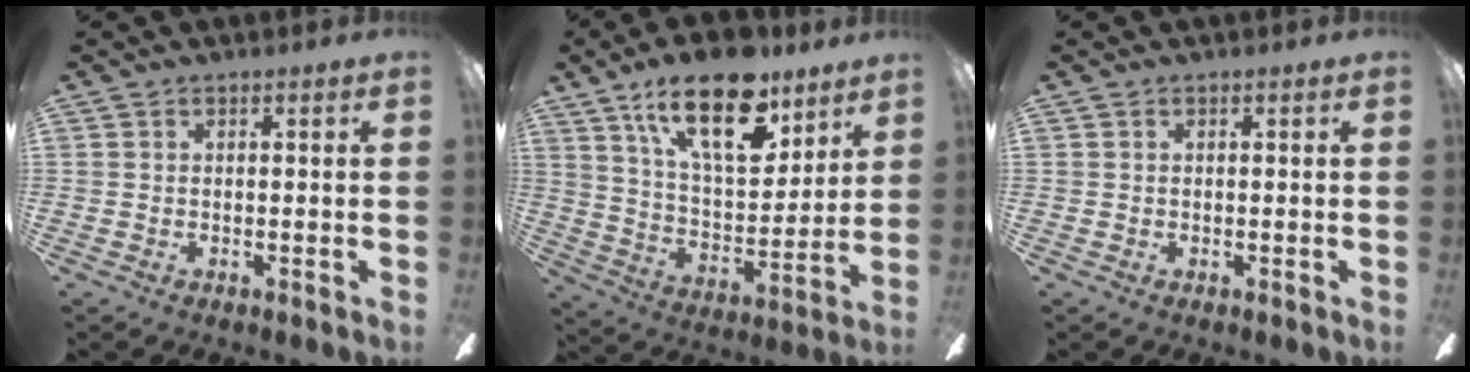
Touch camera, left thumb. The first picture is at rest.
{"total": 22.3, "force": [13.7, 10.1, 14.4], "torque": [-0.236, -0.067, 0.236]}
{"total": 0.6, "force": [0.1, 0.6, 0.2], "torque": [-0.004, 0.005, 0.001]}